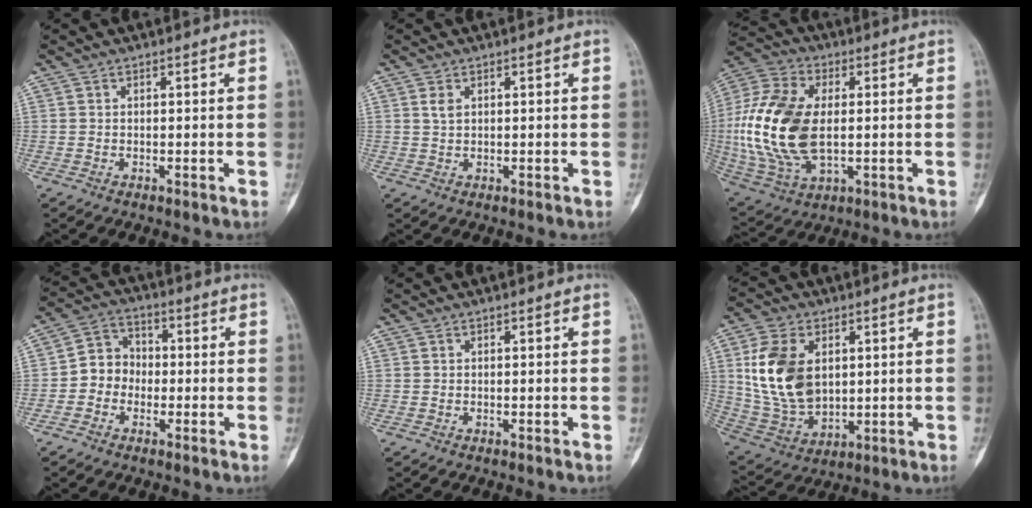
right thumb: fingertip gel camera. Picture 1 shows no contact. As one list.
[{"total": 1.9, "force": [0.8, 1.1, 1.3], "torque": [-0.027, 0.001, 0.019]}, {"total": 21.0, "force": [0.2, 12.3, 17.1], "torque": [-0.372, -0.004, 0.011]}, {"total": 6.5, "force": [-1.5, 5.8, 2.6], "torque": [-0.011, 0.025, -0.044]}, {"total": 0.0}, {"total": 16.0, "force": [3.3, 10.5, 11.6], "torque": [-0.215, -0.013, 0.077]}]